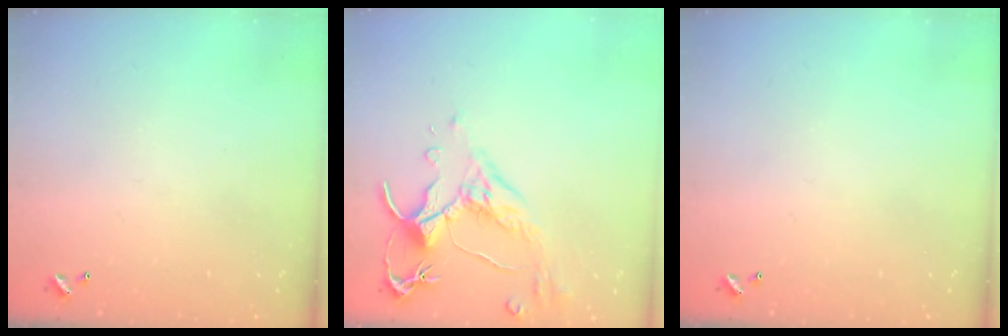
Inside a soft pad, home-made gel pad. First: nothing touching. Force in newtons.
{"total": 2.6, "press": 2.2, "slide": 1.3}
{"total": 0.0}